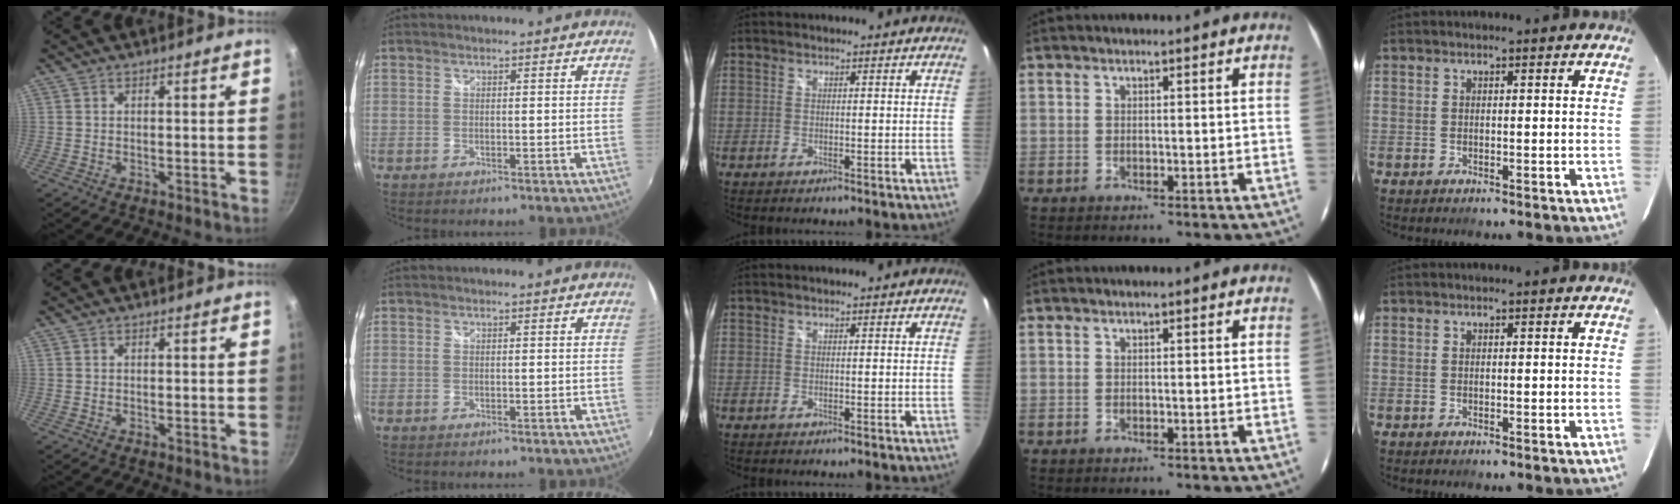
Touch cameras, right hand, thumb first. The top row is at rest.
{}